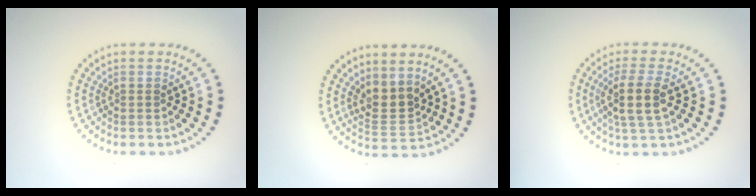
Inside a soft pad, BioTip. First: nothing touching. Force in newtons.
{"total": 2.8, "press": 2.4, "slide": 1.4}
{"total": 3.4, "press": 3.0, "slide": 1.5}